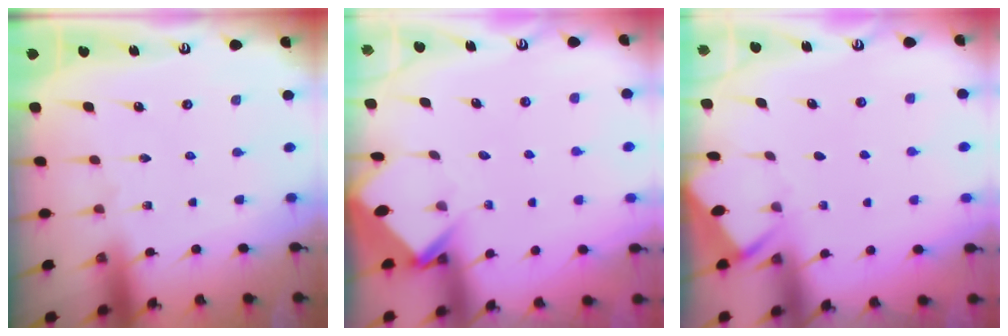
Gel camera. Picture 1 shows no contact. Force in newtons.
{"total": 3.9, "press": 3.8, "slide": 0.3}
{"total": 2.9, "press": 2.9, "slide": 0.3}